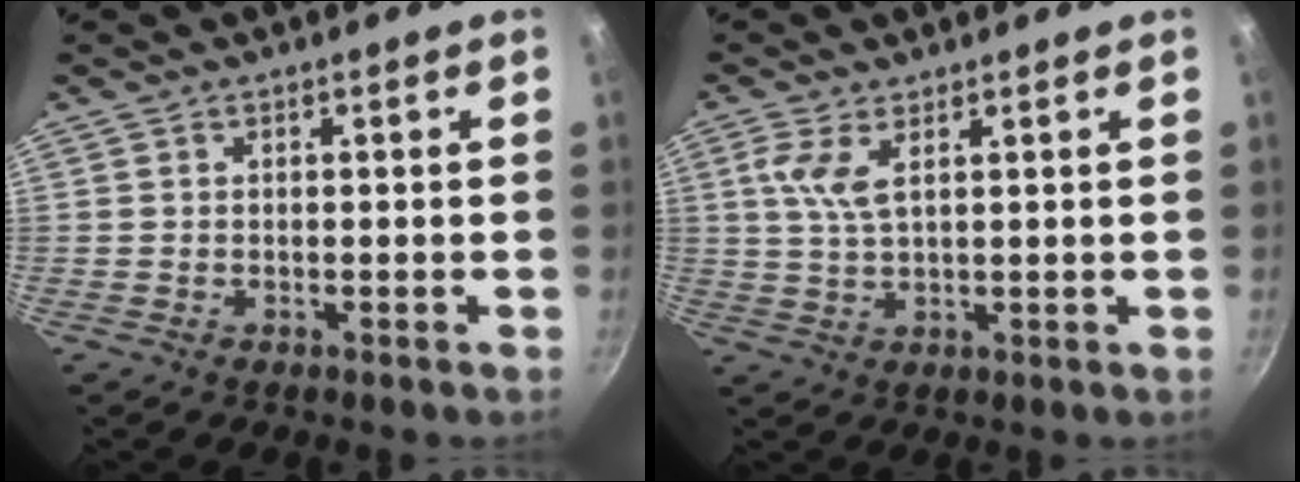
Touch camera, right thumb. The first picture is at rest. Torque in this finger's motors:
{"motor_torque": [-0.22, 1.17, 0.44, 0.21, 0.04]}